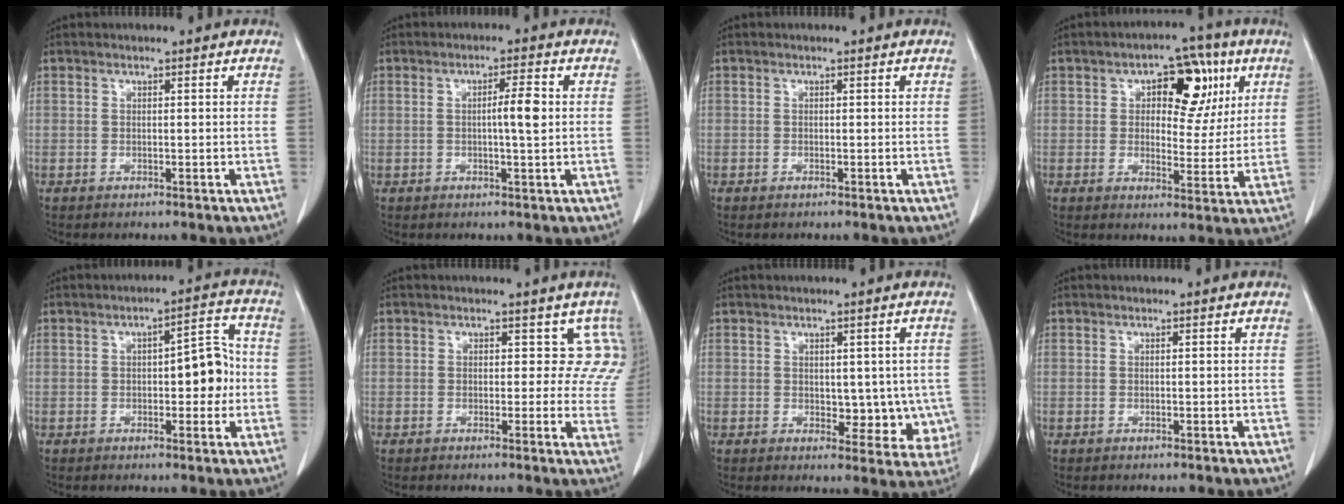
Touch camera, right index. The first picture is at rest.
{"total": 3.6, "force": [0.1, 0.1, 3.6], "torque": [-0.062, 0.000, 0.001]}
{"total": 0.0}
{"total": 10.1, "force": [3.8, 5.6, 7.5], "torque": [-0.084, 0.024, 0.051]}
{"total": 6.9, "force": [-0.4, 2.6, 6.3], "torque": [-0.078, 0.027, -0.004]}
{"total": 5.4, "force": [2.8, 3.7, 2.7], "torque": [0.006, 0.000, 0.007]}
{"total": 6.3, "force": [0.0, 3.9, 4.9], "torque": [-0.035, -0.002, 0.009]}
{"total": 0.0}